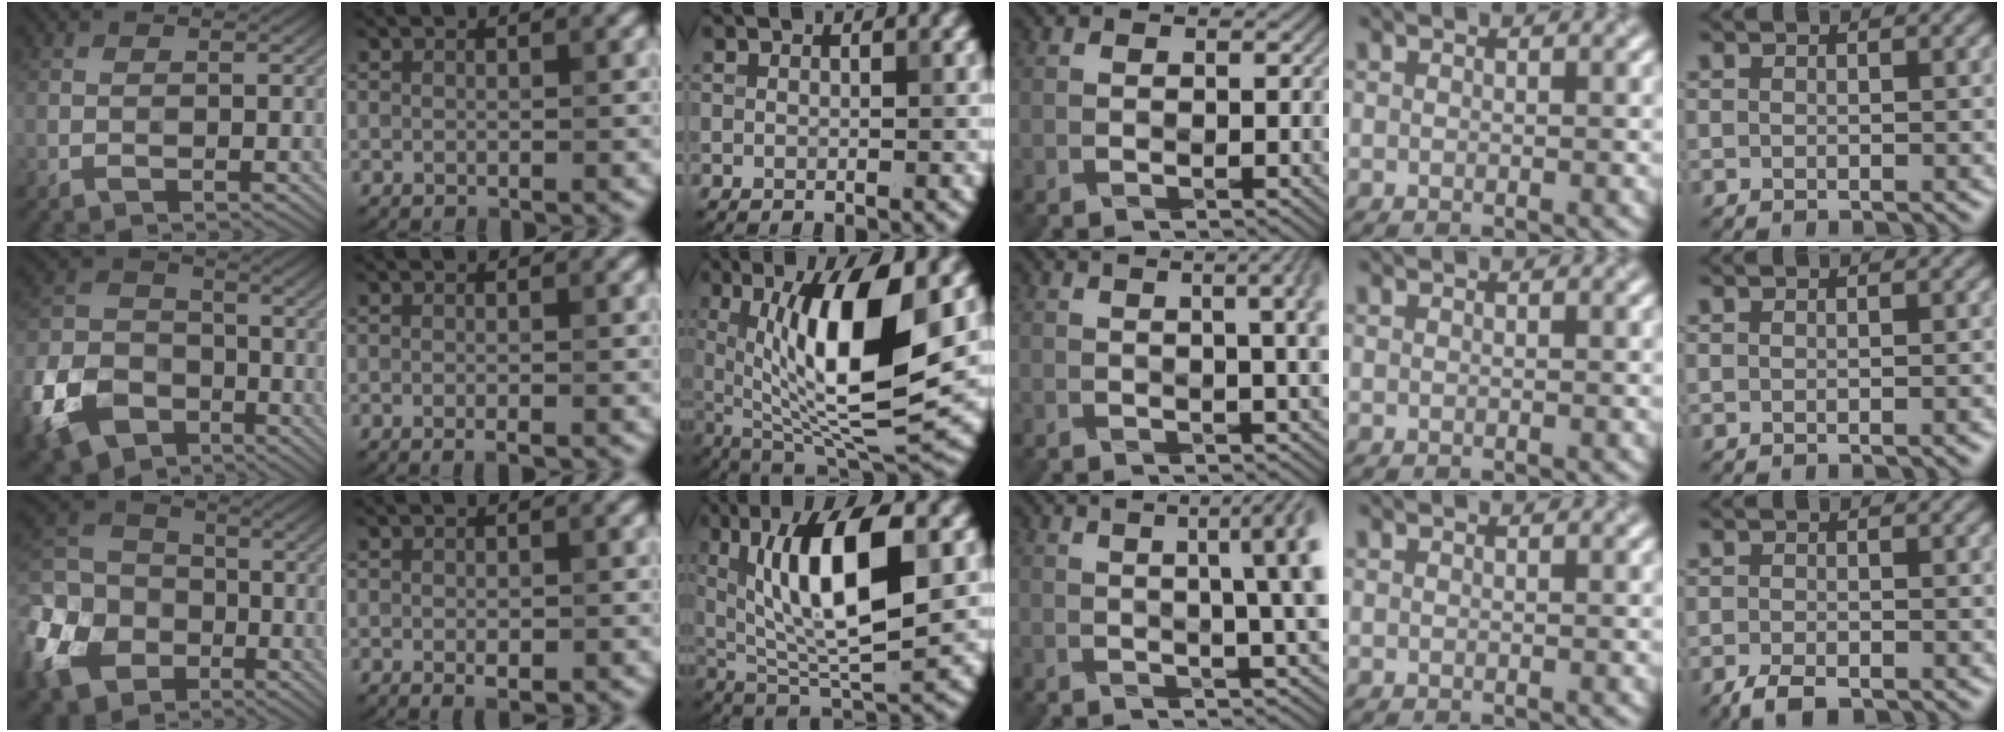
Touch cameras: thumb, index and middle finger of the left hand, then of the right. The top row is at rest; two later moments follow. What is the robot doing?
{"motion": "wrap", "object": "arm wrap"}